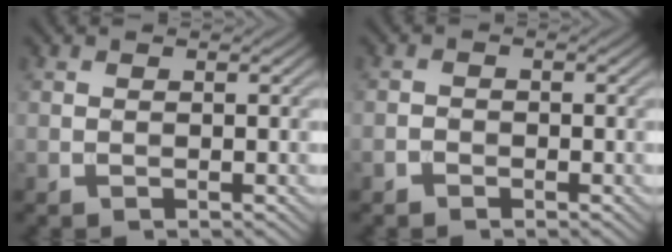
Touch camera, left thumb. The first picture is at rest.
{"total": 1.1, "force": [-0.8, 0.6, 0.3], "torque": [-0.004, 0.001, -0.019]}